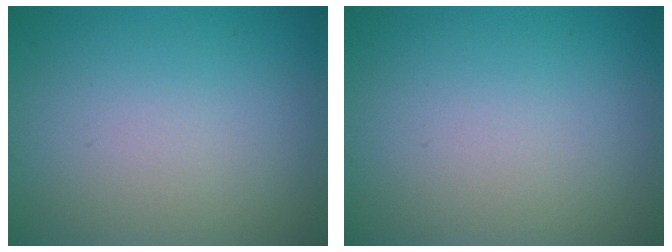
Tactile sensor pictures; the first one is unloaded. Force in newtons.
{"total": 1.6, "press": 1.6, "slide": 0.0}